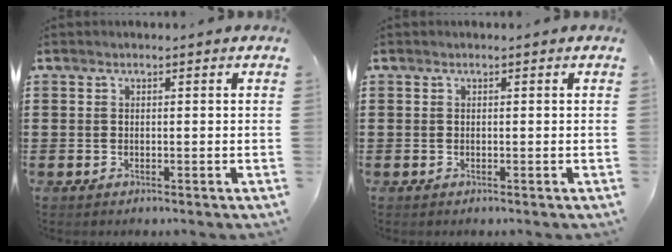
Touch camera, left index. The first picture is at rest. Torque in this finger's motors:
{"motor_torque": [0.00, 0.00, 0.00, 0.00]}